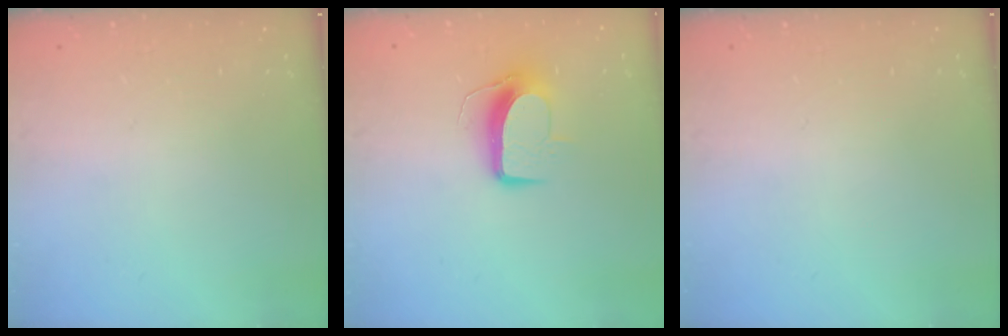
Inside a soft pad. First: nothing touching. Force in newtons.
{"total": 9.9, "press": 9.9, "slide": 0.3}
{"total": 0.0}